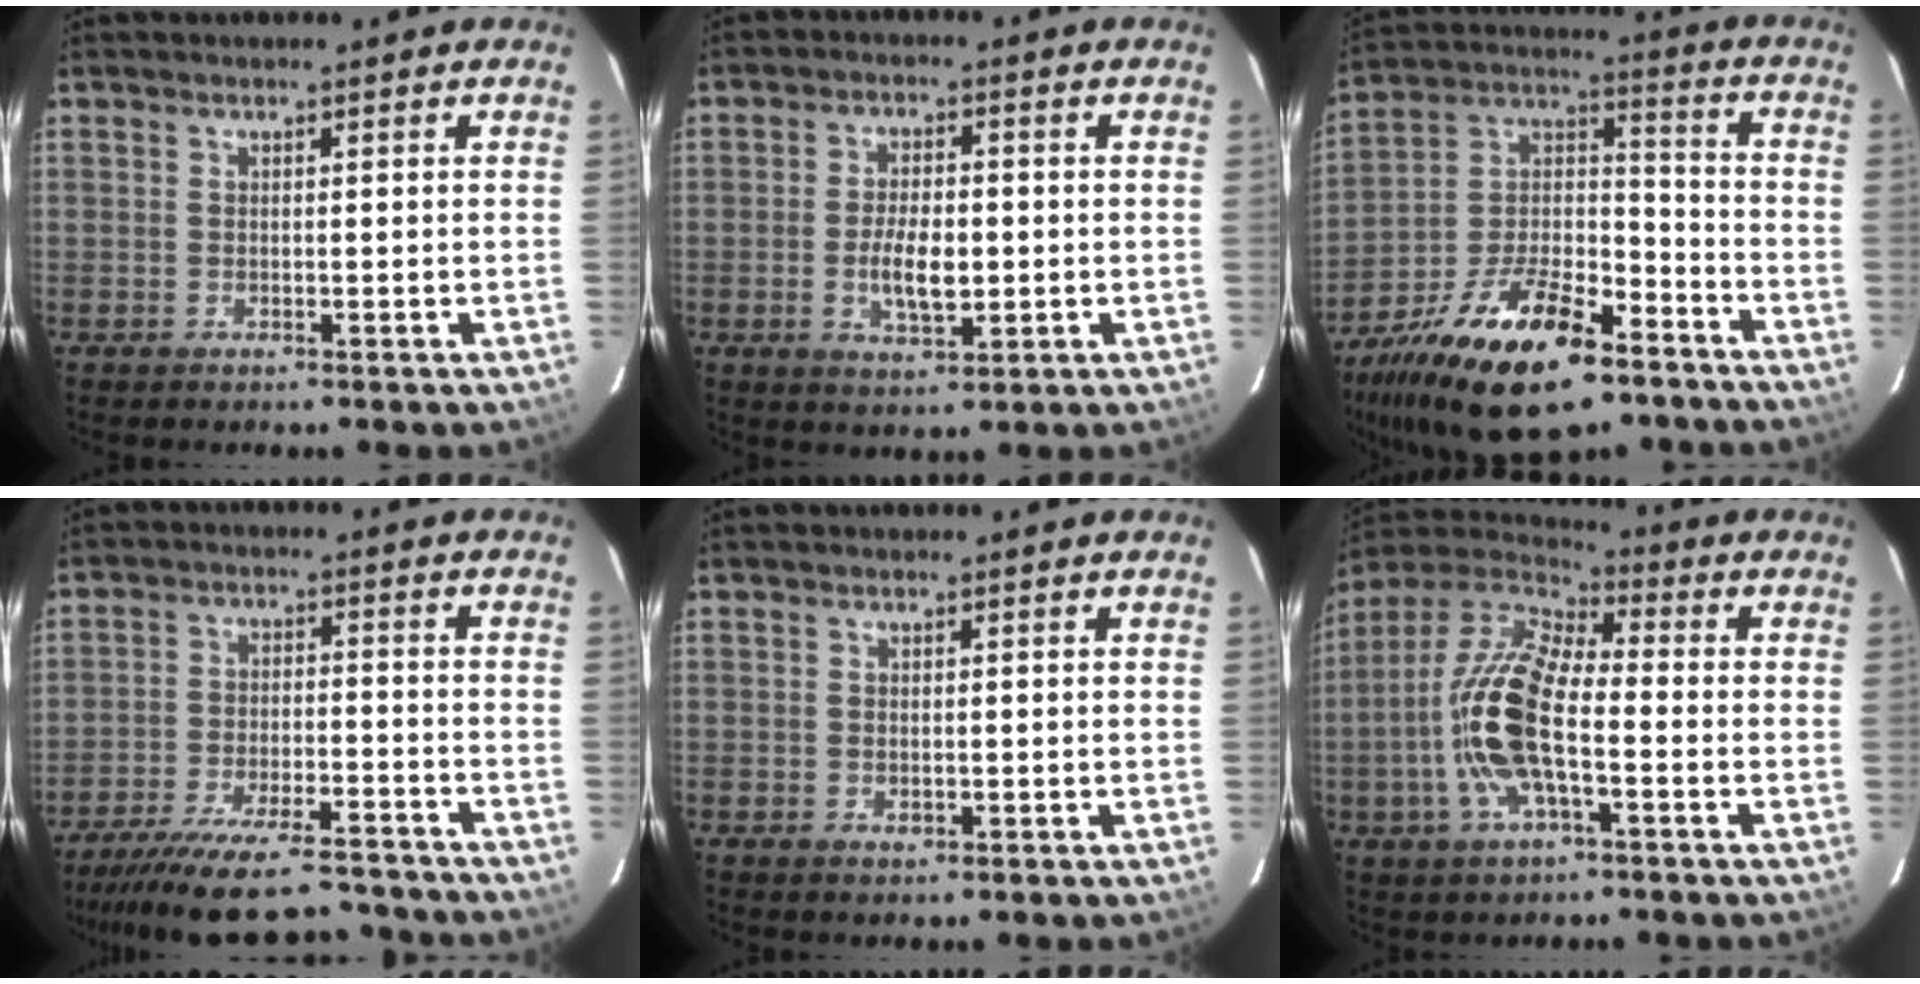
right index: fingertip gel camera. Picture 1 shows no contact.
{"total": 6.8, "force": [-1.2, 2.7, 6.2], "torque": [-0.121, -0.004, -0.020]}
{"total": 23.4, "force": [-14.1, 10.0, 15.8], "torque": [-0.306, -0.003, -0.239]}
{"total": 19.7, "force": [-17.8, 4.2, 7.6], "torque": [-0.156, -0.008, -0.258]}
{"total": 1.0, "force": [-0.2, 0.8, 0.6], "torque": [-0.009, 0.000, -0.002]}
{"total": 15.9, "force": [-3.6, 6.1, 14.2], "torque": [-0.290, 0.003, -0.081]}